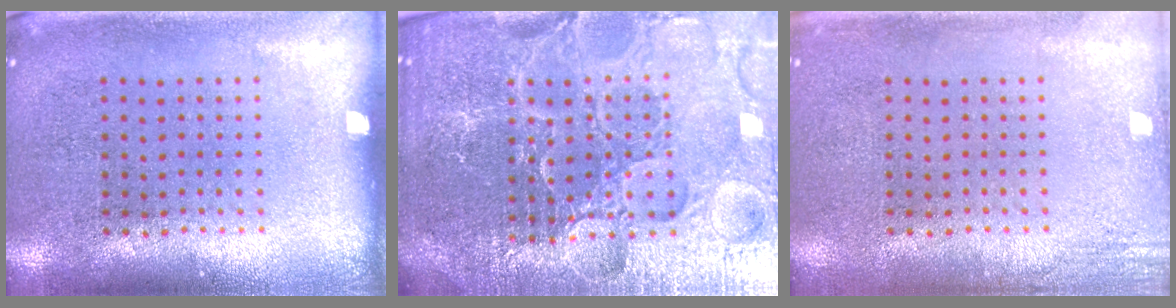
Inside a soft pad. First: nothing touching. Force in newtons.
{"total": 6.1, "press": 5.5, "slide": 2.6}
{"total": 1.8, "press": 1.8, "slide": 0.2}